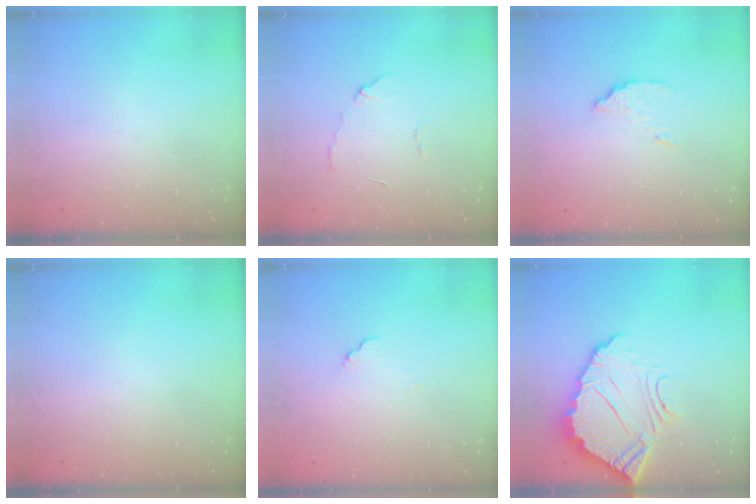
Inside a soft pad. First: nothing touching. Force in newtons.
{"total": 4.5, "press": 4.5, "slide": 0.4}
{"total": 3.4, "press": 3.4, "slide": 0.3}
{"total": 0.0}
{"total": 6.2, "press": 6.2, "slide": 0.3}
{"total": 10.6, "press": 10.6, "slide": 0.8}